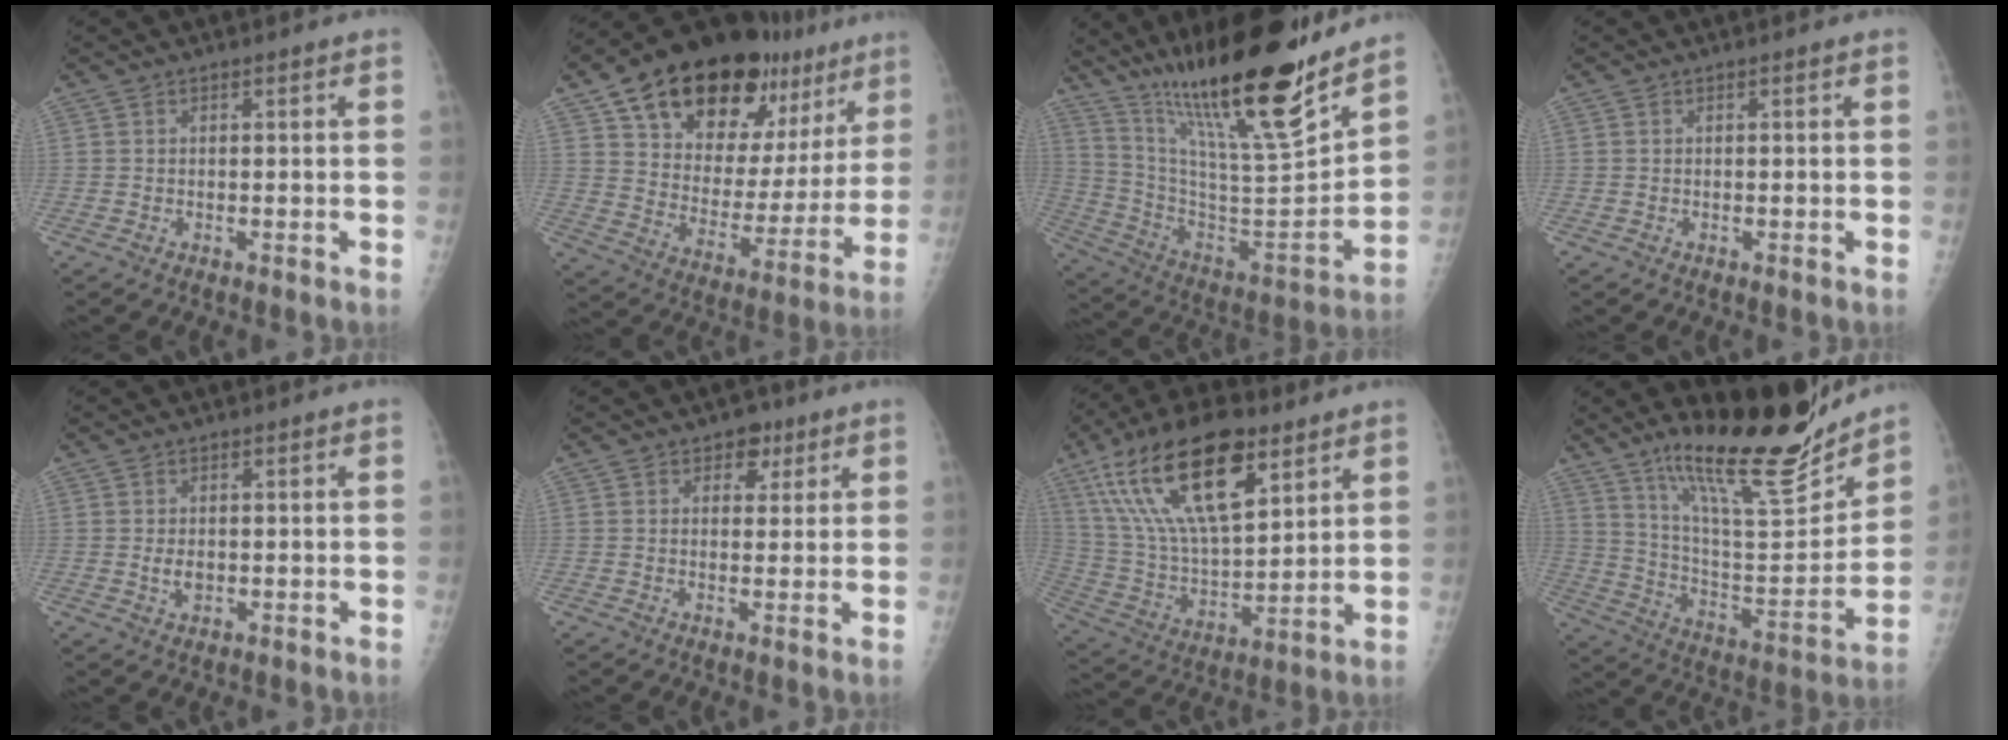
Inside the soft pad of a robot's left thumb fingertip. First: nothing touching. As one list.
[{"total": 27.5, "force": [17.5, 14.8, 15.3], "torque": [-0.191, -0.050, 0.271]}, {"total": 28.7, "force": [20.7, 5.1, 19.2], "torque": [-0.299, -0.085, 0.355]}, {"total": 0.0}, {"total": 2.4, "force": [0.0, 1.7, 1.8], "torque": [-0.025, -0.003, 0.005]}, {"total": 4.2, "force": [2.2, 3.1, 1.8], "torque": [0.005, -0.007, 0.028]}, {"total": 23.8, "force": [12.3, 10.0, 17.8], "torque": [-0.315, -0.031, 0.231]}, {"total": 23.1, "force": [17.9, 5.1, 13.6], "torque": [-0.178, -0.111, 0.300]}]